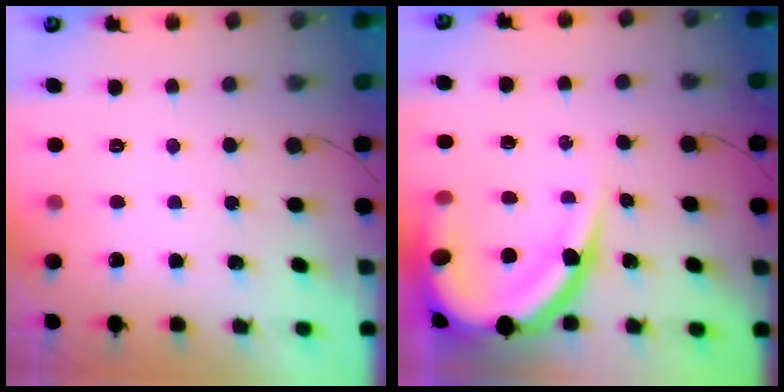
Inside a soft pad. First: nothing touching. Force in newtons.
{"total": 18.4, "press": 18.3, "slide": 2.0}